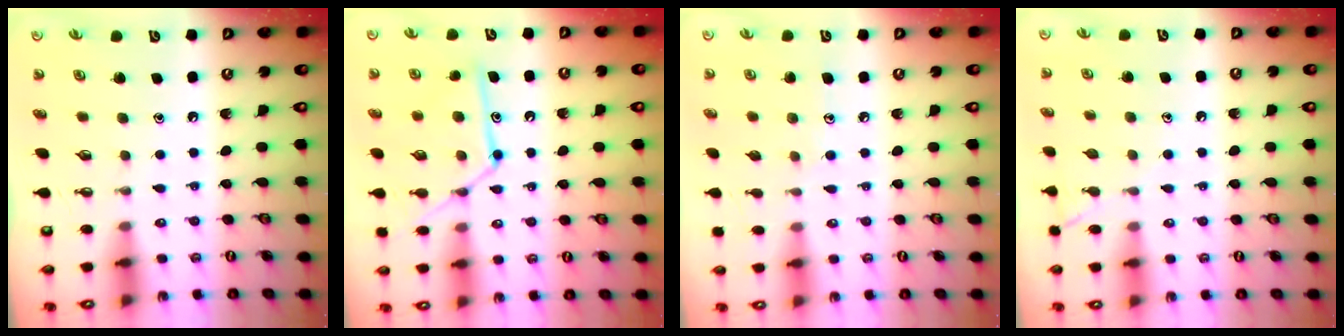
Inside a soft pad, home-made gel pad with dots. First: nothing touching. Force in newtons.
{"total": 13.0, "press": 13.0, "slide": 1.0}
{"total": 6.0, "press": 6.0, "slide": 0.6}
{"total": 6.0, "press": 6.0, "slide": 0.6}